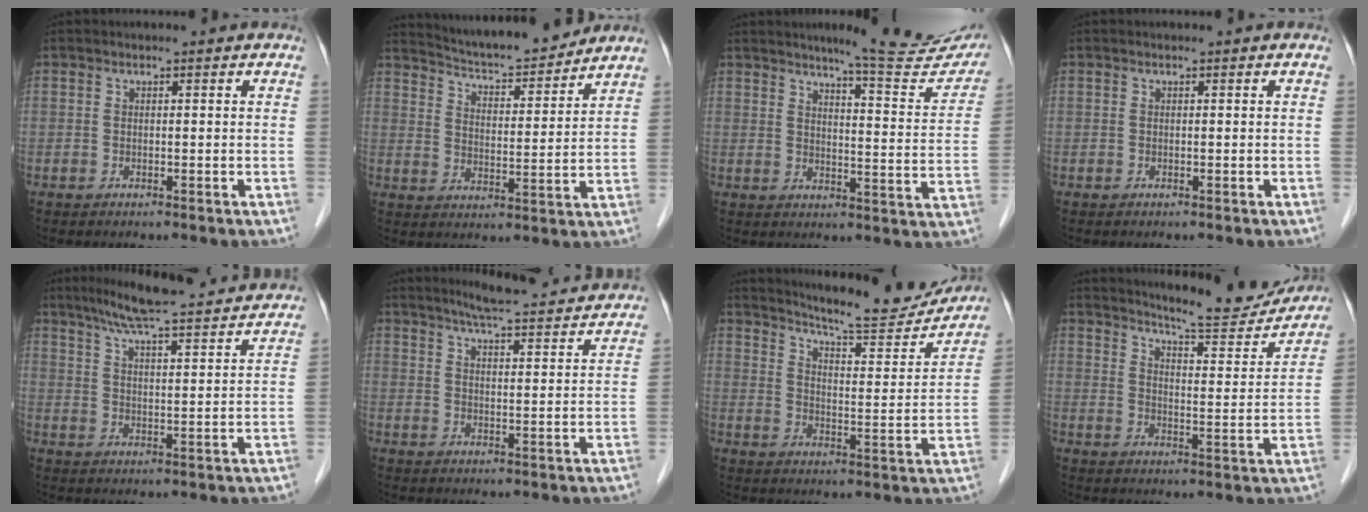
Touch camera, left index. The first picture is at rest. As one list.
[{"total": 12.9, "force": [12.2, 0.9, 4.0], "torque": [-0.070, 0.002, 0.187]}, {"total": 15.2, "force": [13.5, 1.5, 7.0], "torque": [-0.076, -0.043, 0.155]}, {"total": 0.0}, {"total": 20.3, "force": [18.2, 1.4, 8.9], "torque": [-0.138, 0.013, 0.245]}, {"total": 16.4, "force": [15.2, 1.2, 6.1], "torque": [-0.090, 0.001, 0.193]}, {"total": 16.6, "force": [15.8, 1.3, 4.9], "torque": [-0.078, -0.044, 0.209]}, {"total": 14.4, "force": [13.8, 1.0, 3.9], "torque": [-0.056, -0.038, 0.178]}]